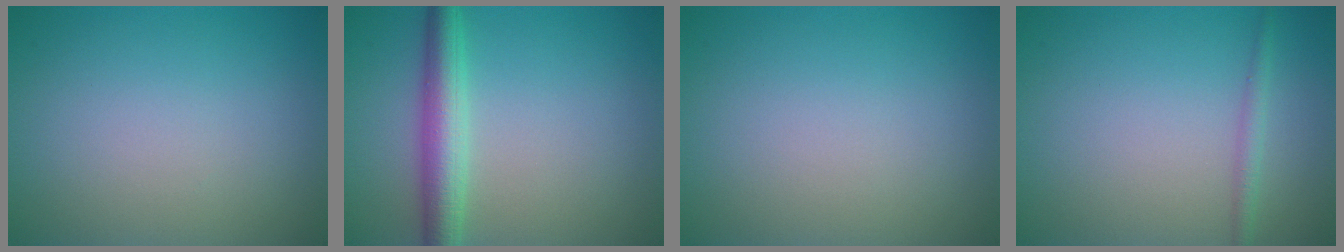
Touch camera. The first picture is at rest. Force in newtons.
{"total": 4.2, "press": 4.2, "slide": 0.1}
{"total": 0.0}
{"total": 1.3, "press": 1.3, "slide": 0.0}